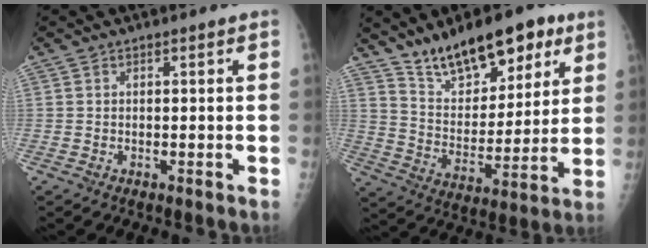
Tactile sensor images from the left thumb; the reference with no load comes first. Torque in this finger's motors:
{"motor_torque": [0.24, 0.16, 0.16, 0.00, 0.17]}